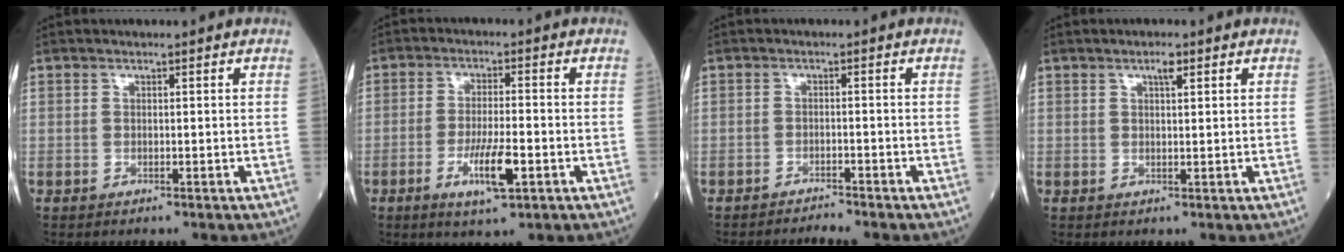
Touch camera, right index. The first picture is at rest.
{"total": 7.5, "force": [-2.9, 1.5, 6.8], "torque": [-0.130, -0.010, -0.046]}
{"total": 3.2, "force": [-3.1, 0.1, 0.6], "torque": [-0.017, -0.004, -0.047]}
{"total": 2.3, "force": [1.2, 0.7, 1.8], "torque": [-0.038, 0.003, 0.023]}